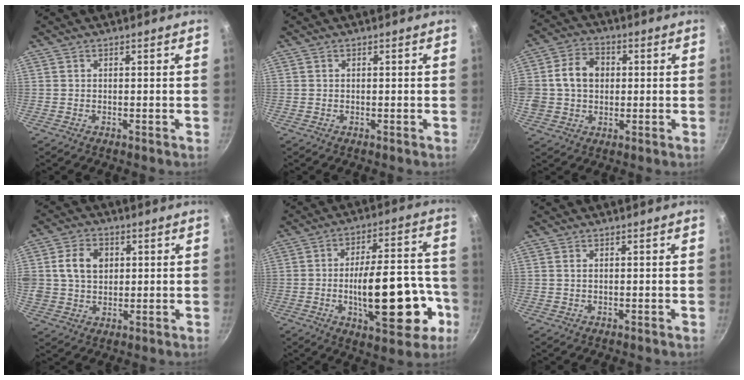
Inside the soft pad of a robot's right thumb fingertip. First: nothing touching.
{"total": 0.0}
{"total": 10.8, "force": [1.4, 8.6, 6.4], "torque": [-0.100, 0.015, 0.013]}
{"total": 9.4, "force": [2.2, 7.2, 5.7], "torque": [-0.090, 0.004, 0.033]}
{"total": 21.1, "force": [-6.3, 8.8, 18.1], "torque": [-0.226, 0.040, -0.079]}
{"total": 0.7, "force": [0.2, 0.3, 0.5], "torque": [-0.010, 0.001, 0.004]}